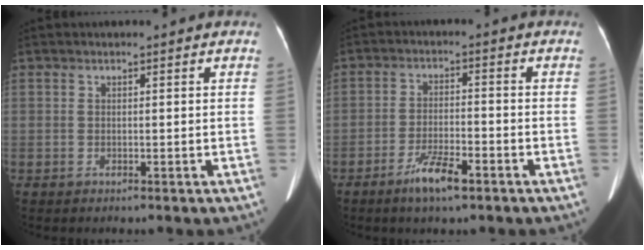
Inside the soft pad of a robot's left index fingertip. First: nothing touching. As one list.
[{"total": 5.8, "force": [-3.9, 1.1, 4.1], "torque": [-0.085, -0.007, -0.070]}]